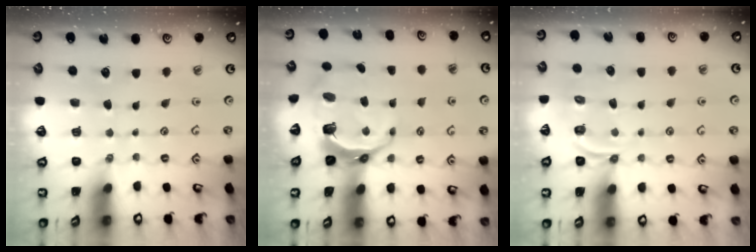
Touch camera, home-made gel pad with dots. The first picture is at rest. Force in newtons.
{"total": 10.7, "press": 9.4, "slide": 5.1}
{"total": 5.1, "press": 4.8, "slide": 1.8}